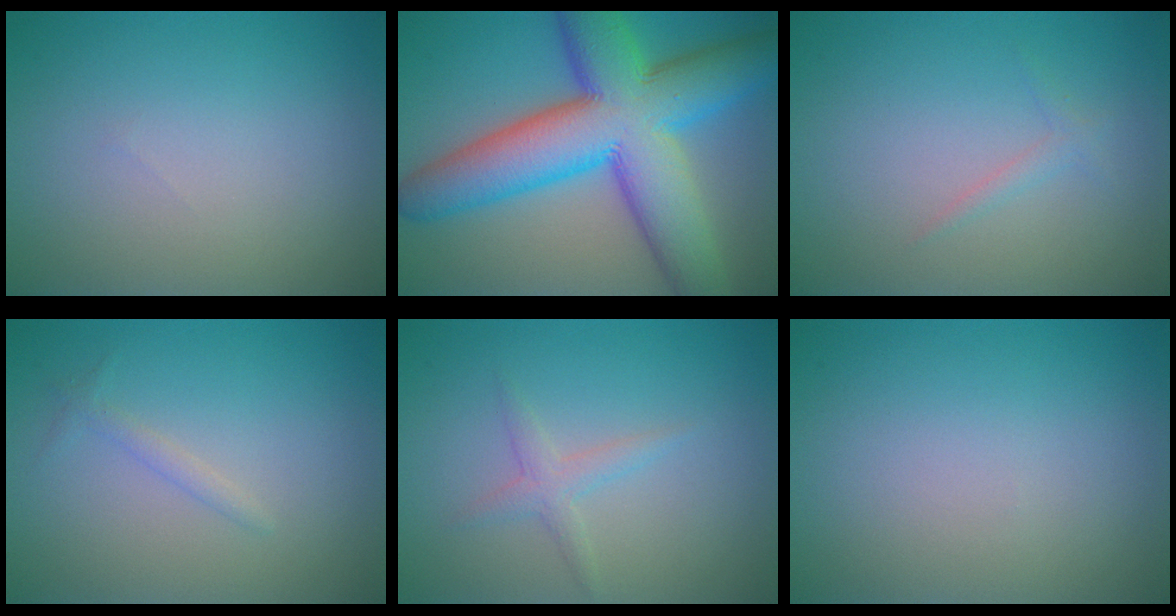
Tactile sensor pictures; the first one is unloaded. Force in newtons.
{"total": 14.2, "press": 14.2, "slide": 0.1}
{"total": 0.9, "press": 0.9, "slide": 0.0}
{"total": 1.0, "press": 1.0, "slide": 0.0}
{"total": 1.6, "press": 1.6, "slide": 0.1}
{"total": 0.0}